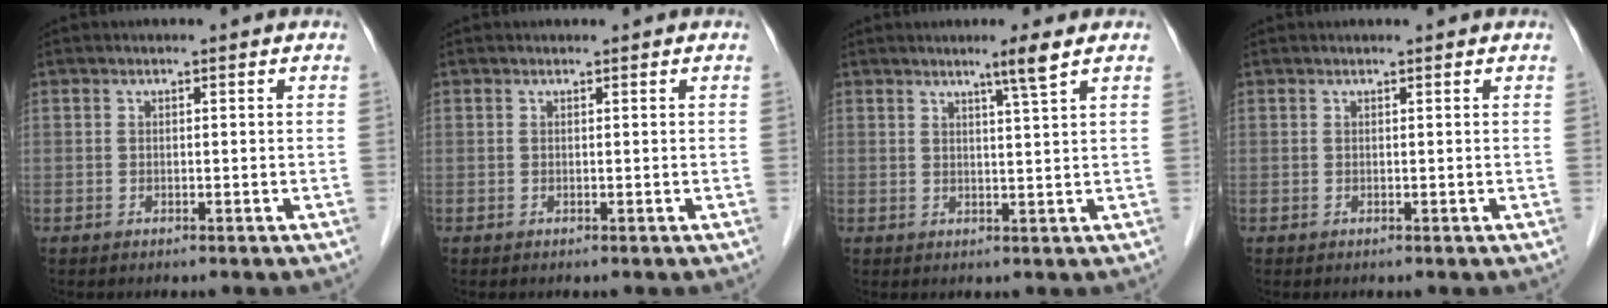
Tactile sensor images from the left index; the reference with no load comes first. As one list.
[{"total": 0.0}, {"total": 2.8, "force": [1.9, -1.2, 1.7], "torque": [-0.039, -0.011, 0.040]}, {"total": 0.9, "force": [0.9, 0.1, 0.1], "torque": [-0.004, 0.010, 0.012]}]